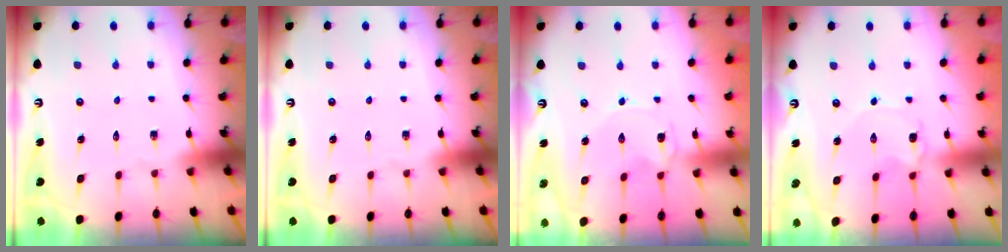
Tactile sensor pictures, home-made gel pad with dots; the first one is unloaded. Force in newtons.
{"total": 0.0}
{"total": 0.0}
{"total": 0.0}